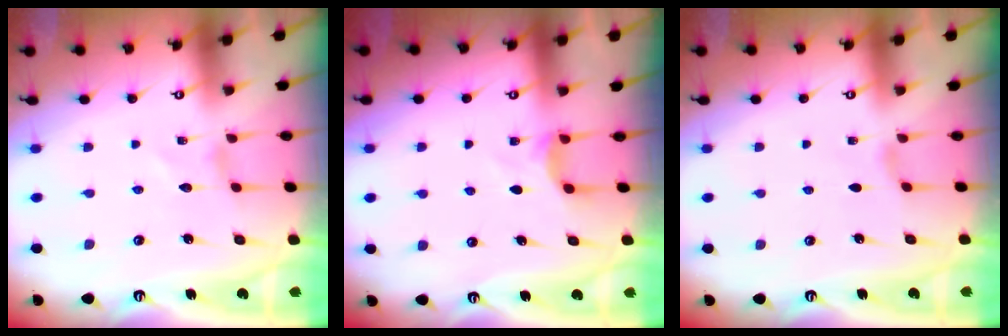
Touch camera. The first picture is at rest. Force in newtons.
{"total": 3.1, "press": 3.1, "slide": 0.4}
{"total": 1.9, "press": 1.8, "slide": 0.5}